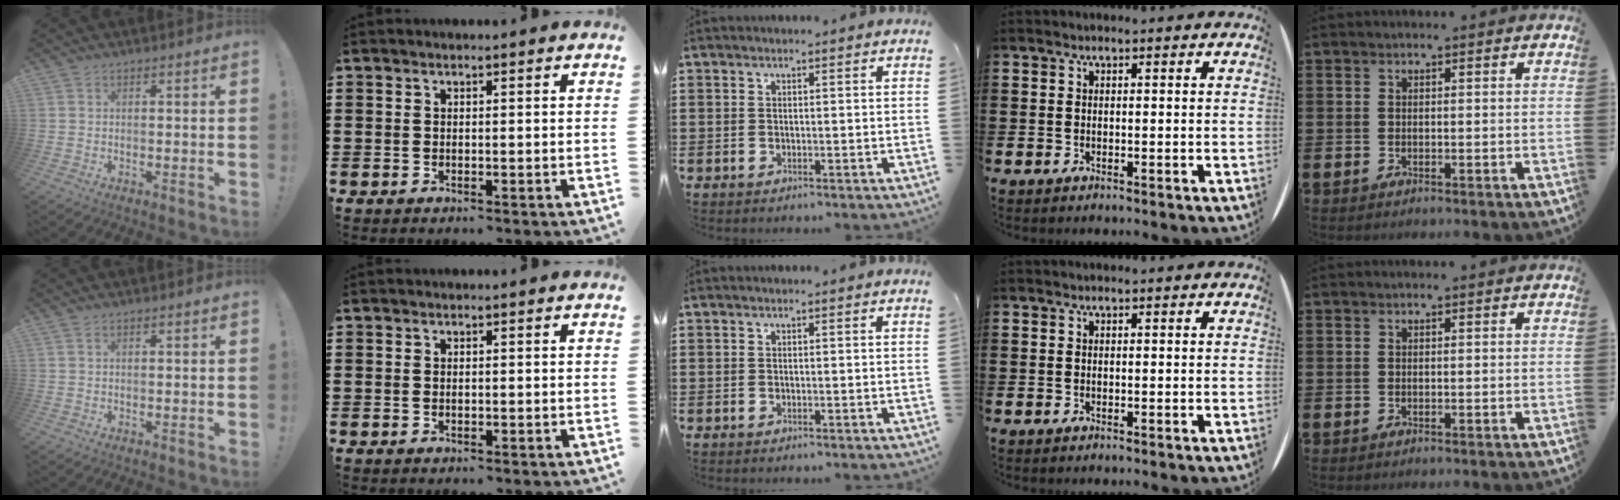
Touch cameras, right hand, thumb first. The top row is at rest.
{"thumb": {"total": 0.6, "force": [0.4, 0.3, 0.4], "torque": [0.000, -0.002, 0.005]}, "index": {"total": 0.5, "force": [0.0, 0.3, 0.5], "torque": [-0.010, 0.000, -0.001]}}